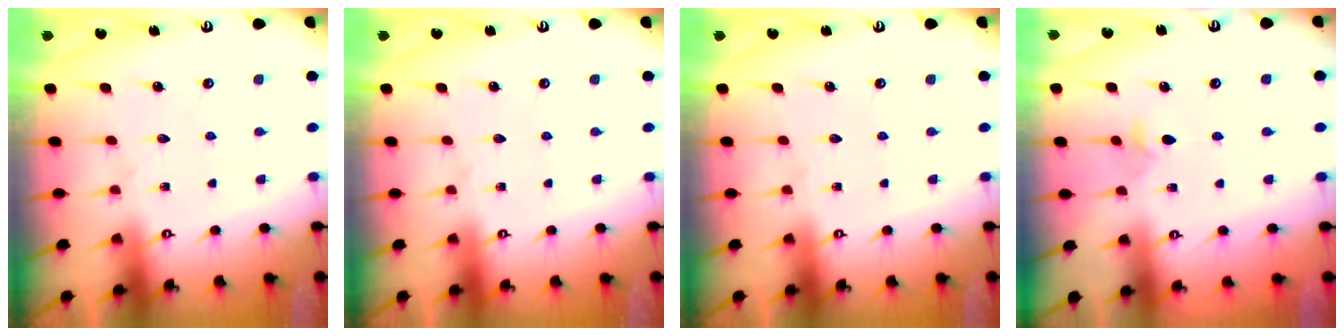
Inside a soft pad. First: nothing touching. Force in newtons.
{"total": 0.0}
{"total": 0.0}
{"total": 4.4, "press": 4.3, "slide": 0.8}